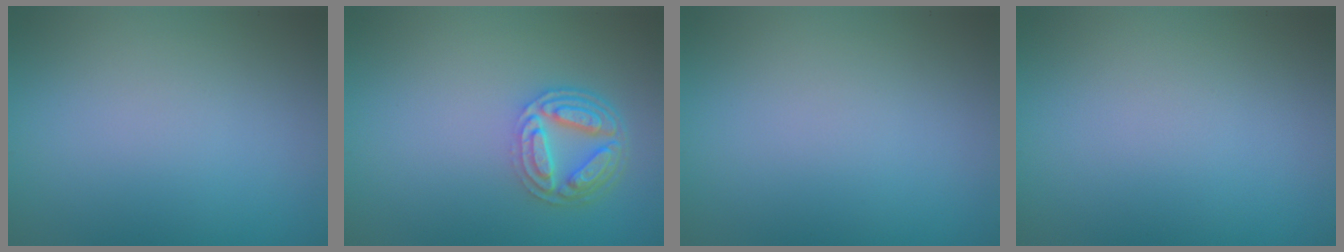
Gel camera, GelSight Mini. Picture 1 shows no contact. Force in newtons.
{"total": 4.6, "press": 3.5, "slide": 3.0}
{"total": 0.0}
{"total": 0.0}